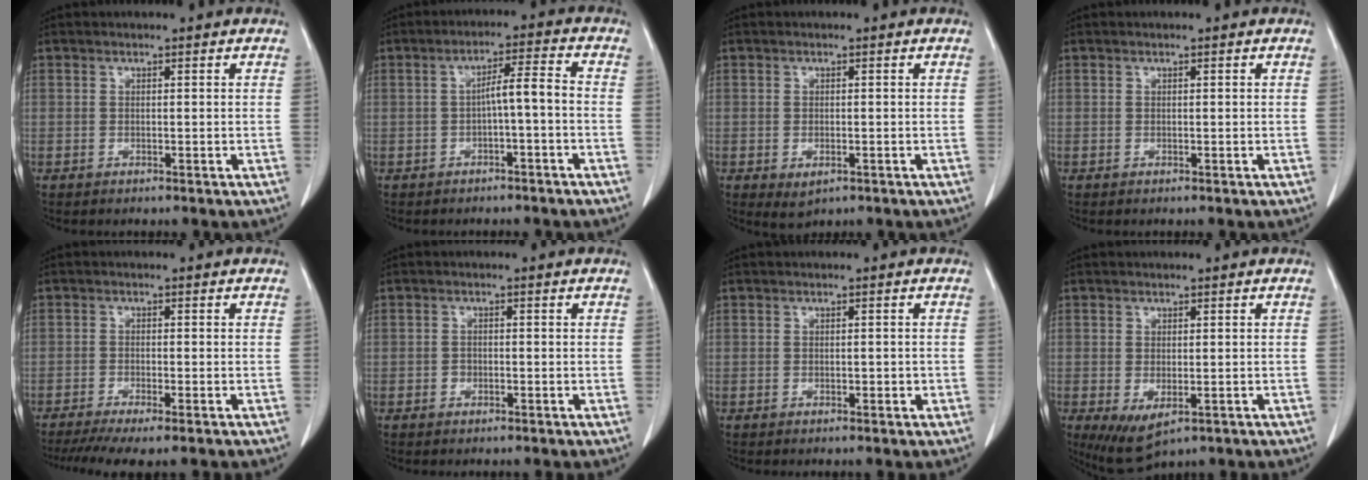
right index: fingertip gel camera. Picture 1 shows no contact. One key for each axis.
{"total": 4.5, "fx": -1.1, "fy": 0.3, "fz": 4.4, "tx": -0.069, "ty": 0.019, "tz": -0.015}
{"total": 2.5, "fx": -1.0, "fy": 1.4, "fz": 1.8, "tx": -0.028, "ty": -0.004, "tz": -0.004}
{"total": 0.0}
{"total": 7.5, "fx": -5.8, "fy": 0.7, "fz": 4.8, "tx": -0.073, "ty": -0.013, "tz": -0.092}
{"total": 1.0, "fx": -0.4, "fy": 0.8, "fz": 0.5, "tx": -0.010, "ty": 0.003, "tz": -0.005}
{"total": 1.1, "fx": -0.2, "fy": 0.5, "fz": 0.9, "tx": -0.014, "ty": 0.000, "tz": -0.001}
{"total": 5.6, "fx": -2.1, "fy": 2.5, "fz": 4.5, "tx": -0.075, "ty": -0.019, "tz": -0.020}